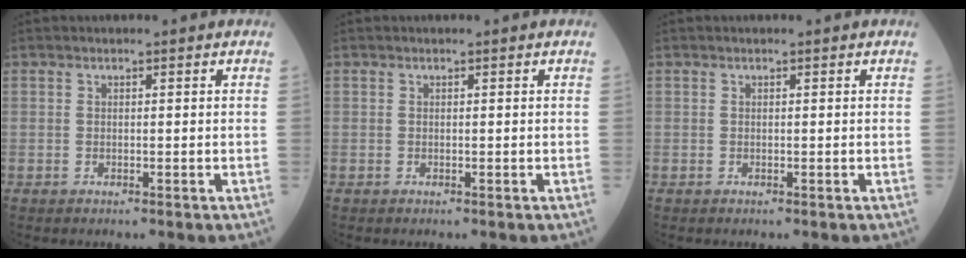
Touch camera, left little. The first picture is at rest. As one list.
[{"total": 0.0}, {"total": 0.0}]